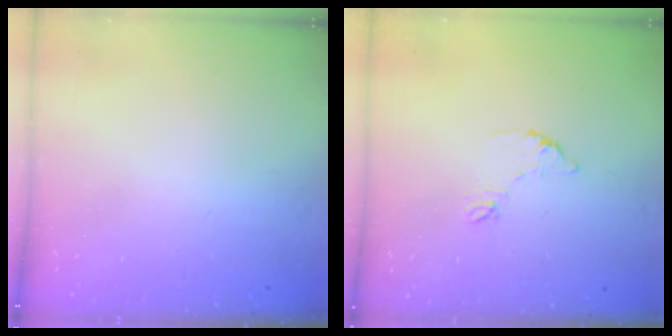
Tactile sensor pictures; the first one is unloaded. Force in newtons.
{"total": 7.5, "press": 7.5, "slide": 0.2}